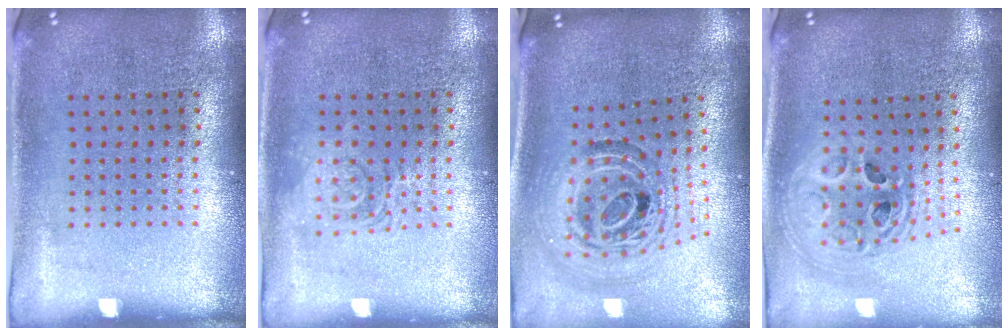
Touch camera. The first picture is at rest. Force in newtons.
{"total": 2.2, "press": 2.1, "slide": 0.4}
{"total": 1.6, "press": 1.3, "slide": 0.9}
{"total": 2.1, "press": 1.7, "slide": 1.3}